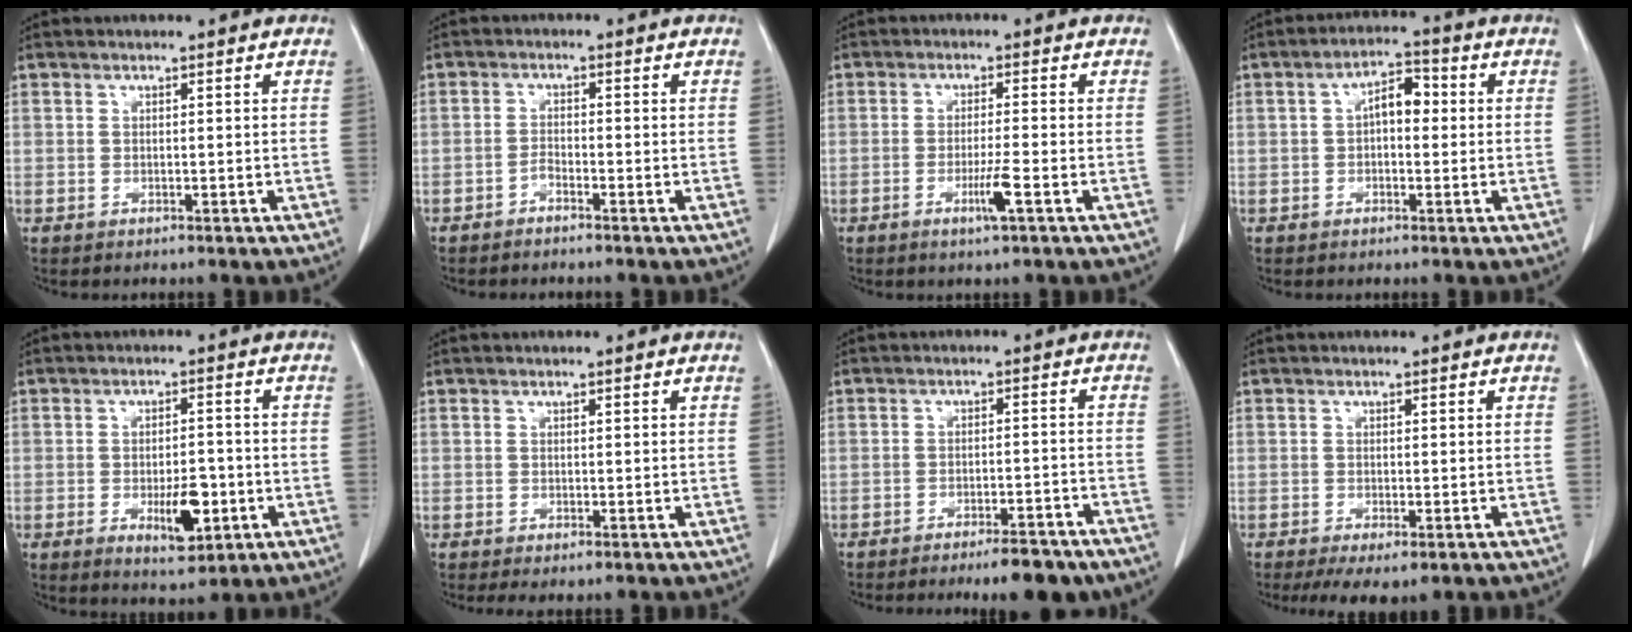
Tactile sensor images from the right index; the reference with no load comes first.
{"total": 1.5, "force": [-1.3, 0.1, 0.7], "torque": [-0.011, 0.003, -0.026]}
{"total": 3.9, "force": [-1.7, -0.4, 3.4], "torque": [-0.067, -0.009, -0.033]}
{"total": 4.9, "force": [0.3, 2.4, 4.2], "torque": [-0.070, 0.023, 0.001]}
{"total": 6.8, "force": [-2.3, 2.5, 5.9], "torque": [-0.090, -0.004, -0.027]}
{"total": 1.7, "force": [-1.1, 0.5, 1.2], "torque": [-0.016, -0.003, -0.015]}
{"total": 9.0, "force": [-7.5, 1.6, 4.6], "torque": [-0.044, -0.002, -0.107]}
{"total": 5.5, "force": [-3.6, 1.6, 3.8], "torque": [-0.054, -0.014, -0.053]}